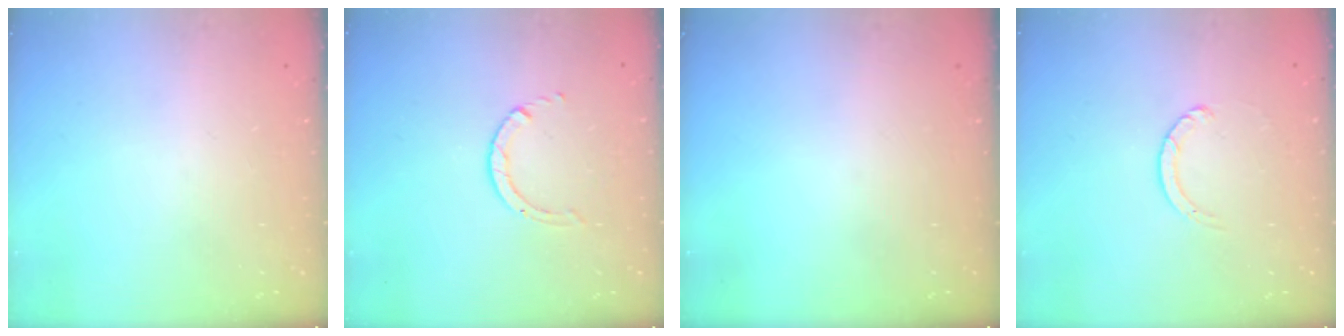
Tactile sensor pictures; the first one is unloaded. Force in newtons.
{"total": 1.4, "press": 1.4, "slide": 0.1}
{"total": 0.0}
{"total": 1.3, "press": 1.2, "slide": 0.2}